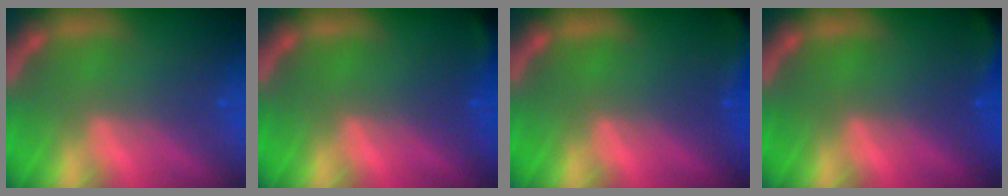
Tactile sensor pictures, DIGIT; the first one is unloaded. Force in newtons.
{"total": 1.9}
{"total": 6.4}
{"total": 4.0}